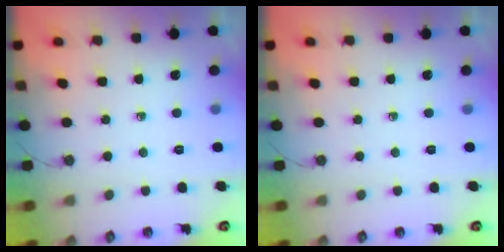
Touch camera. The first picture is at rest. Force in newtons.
{"total": 0.0}